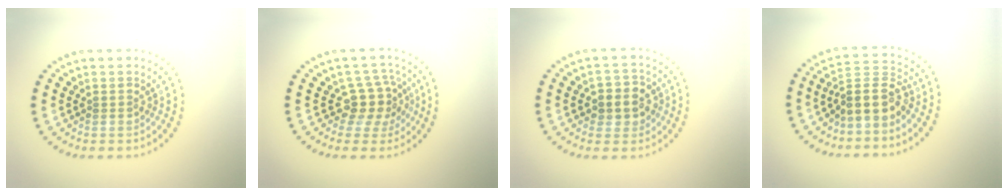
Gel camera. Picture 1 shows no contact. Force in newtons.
{"total": 3.3, "press": 2.6, "slide": 2.0}
{"total": 3.0, "press": 2.9, "slide": 0.8}
{"total": 3.8, "press": 3.1, "slide": 2.2}